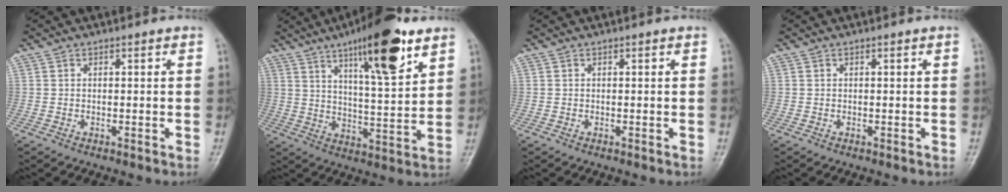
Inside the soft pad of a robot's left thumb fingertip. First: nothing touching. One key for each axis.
{"total": 17.0, "fx": 9.9, "fy": 4.2, "fz": 13.2, "tx": -0.181, "ty": -0.049, "tz": 0.156}
{"total": 0.0}
{"total": 0.0}